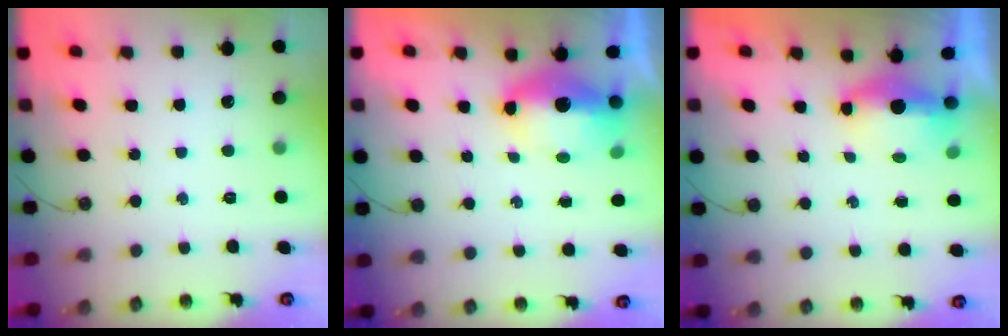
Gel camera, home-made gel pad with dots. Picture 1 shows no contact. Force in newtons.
{"total": 8.4, "press": 8.2, "slide": 1.8}
{"total": 5.3, "press": 5.2, "slide": 1.2}